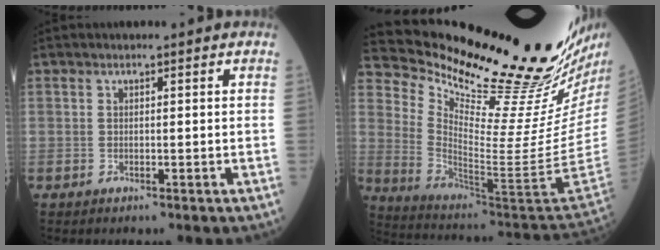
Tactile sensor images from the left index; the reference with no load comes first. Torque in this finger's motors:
{"motor_torque": [1.07, -1.07, 0.57, 0.06]}